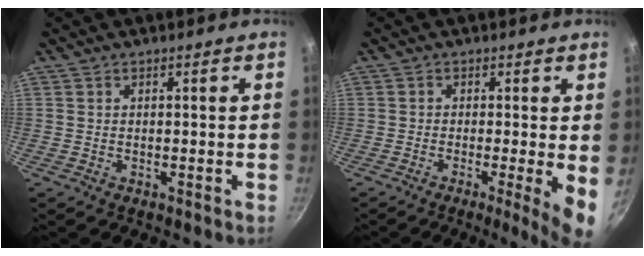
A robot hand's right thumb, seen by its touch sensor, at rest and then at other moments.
{"total": 6.5, "force": [-1.0, 0.7, 6.4], "torque": [-0.086, -0.010, -0.017]}